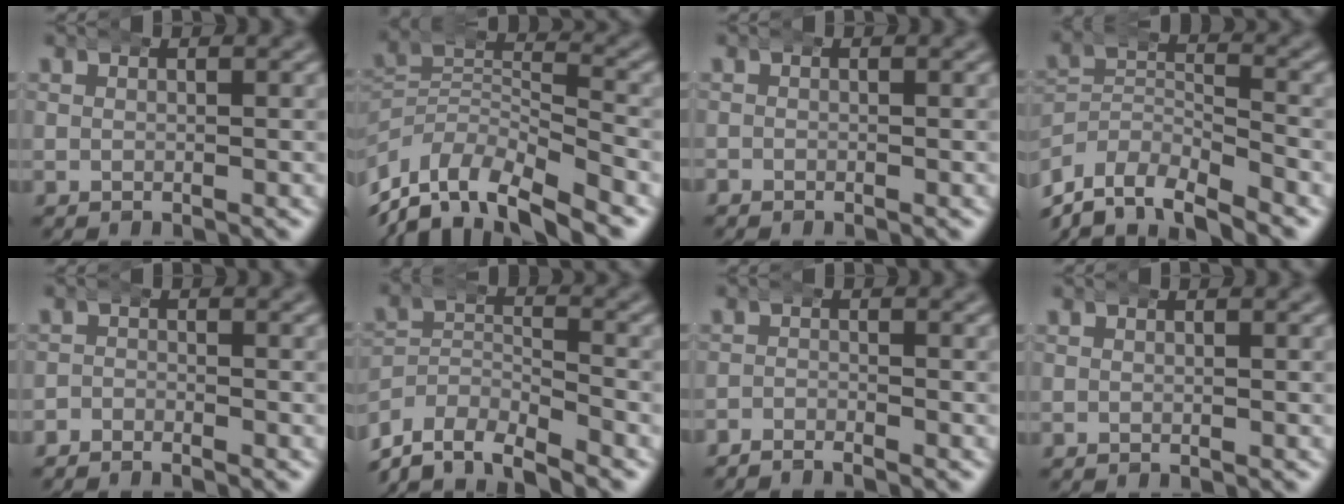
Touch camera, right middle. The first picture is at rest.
{"total": 11.1, "force": [-4.6, 7.0, 7.3], "torque": [-0.147, -0.037, -0.069]}
{"total": 0.5, "force": [-0.4, 0.3, -0.1], "torque": [0.000, -0.003, -0.010]}
{"total": 11.8, "force": [-7.1, 7.8, 5.3], "torque": [-0.103, -0.045, -0.114]}
{"total": 2.0, "force": [-1.8, 0.6, -0.2], "torque": [0.008, -0.004, -0.040]}
{"total": 10.8, "force": [-7.2, 7.0, 4.0], "torque": [-0.077, -0.040, -0.122]}
{"total": 2.2, "force": [-2.2, 0.4, -0.1], "torque": [0.007, -0.004, -0.046]}
{"total": 0.0}